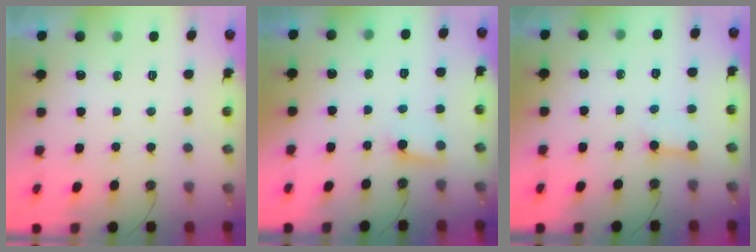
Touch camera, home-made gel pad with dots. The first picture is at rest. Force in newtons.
{"total": 3.0, "press": 2.9, "slide": 0.3}
{"total": 3.9, "press": 3.9, "slide": 0.4}